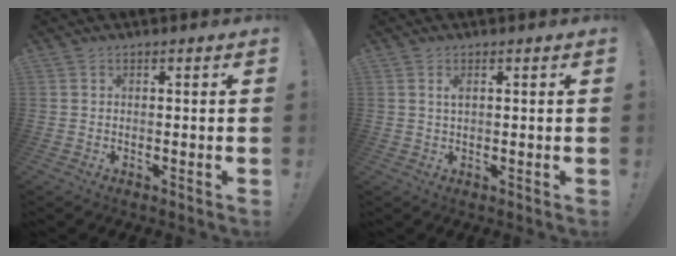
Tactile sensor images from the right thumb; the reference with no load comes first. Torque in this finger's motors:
{"motor_torque": [0.01, 0.02, -0.28, -0.17, 0.09]}